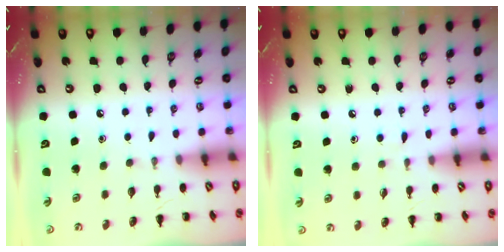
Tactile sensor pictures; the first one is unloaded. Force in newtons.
{"total": 3.7, "press": 3.4, "slide": 1.6}